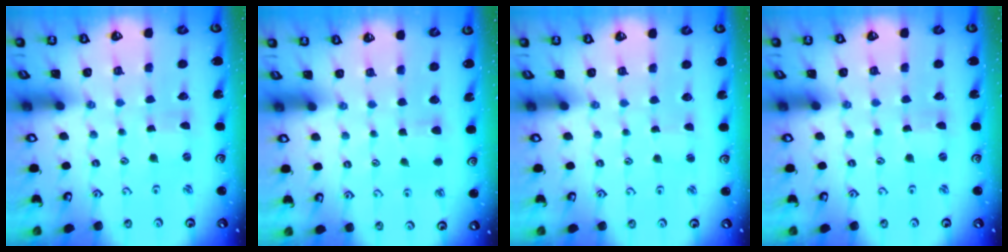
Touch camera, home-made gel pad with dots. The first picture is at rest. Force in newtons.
{"total": 5.0, "press": 4.9, "slide": 0.7}
{"total": 0.9, "press": 0.9, "slide": 0.2}
{"total": 0.0}